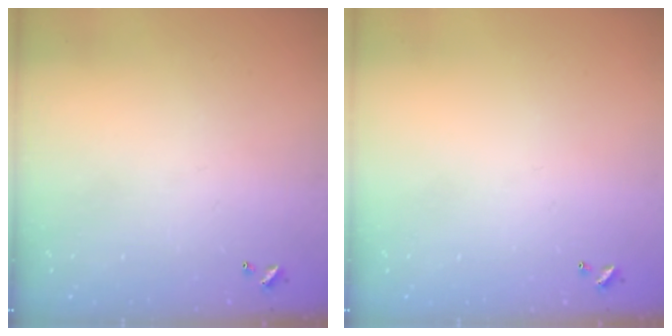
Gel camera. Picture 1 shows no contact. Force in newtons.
{"total": 0.0}